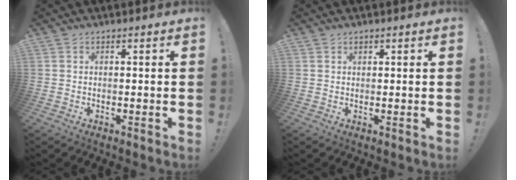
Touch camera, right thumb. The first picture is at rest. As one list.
[{"total": 0.8, "force": [0.6, 0.5, 0.3], "torque": [0.003, -0.003, 0.010]}]